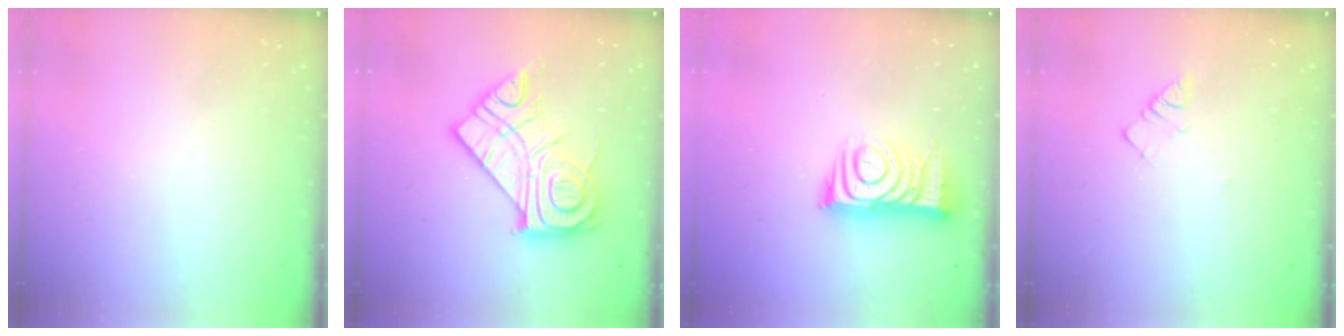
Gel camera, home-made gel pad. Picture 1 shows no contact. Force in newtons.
{"total": 19.4, "press": 19.4, "slide": 1.6}
{"total": 10.9, "press": 10.8, "slide": 1.1}
{"total": 2.9, "press": 2.9, "slide": 0.5}